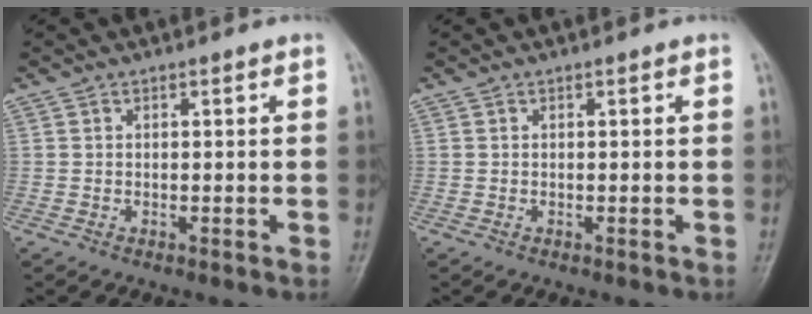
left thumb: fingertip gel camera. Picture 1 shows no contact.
{"total": 0.0}